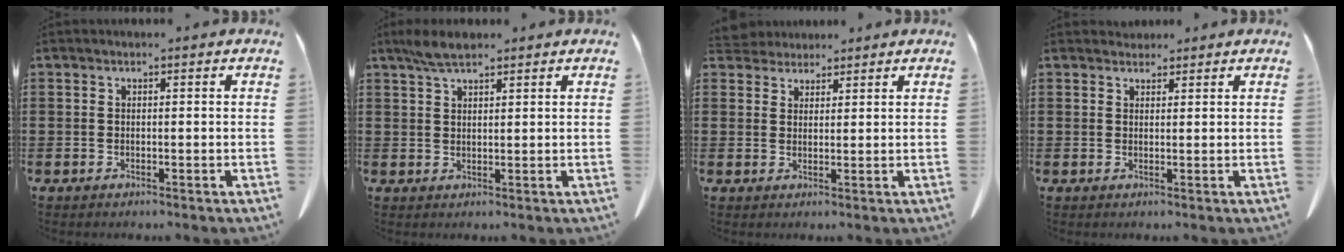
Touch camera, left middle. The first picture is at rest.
{"total": 3.9, "force": [2.7, 1.1, 2.5], "torque": [-0.056, 0.004, 0.051]}
{"total": 3.1, "force": [3.0, 0.9, 0.0], "torque": [-0.011, -0.003, 0.058]}
{"total": 1.8, "force": [1.6, 0.7, 0.1], "torque": [-0.007, 0.002, 0.033]}